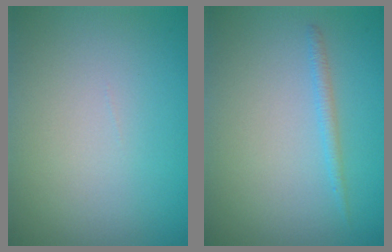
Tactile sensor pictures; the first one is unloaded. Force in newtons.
{"total": 1.0, "press": 1.0, "slide": 0.1}